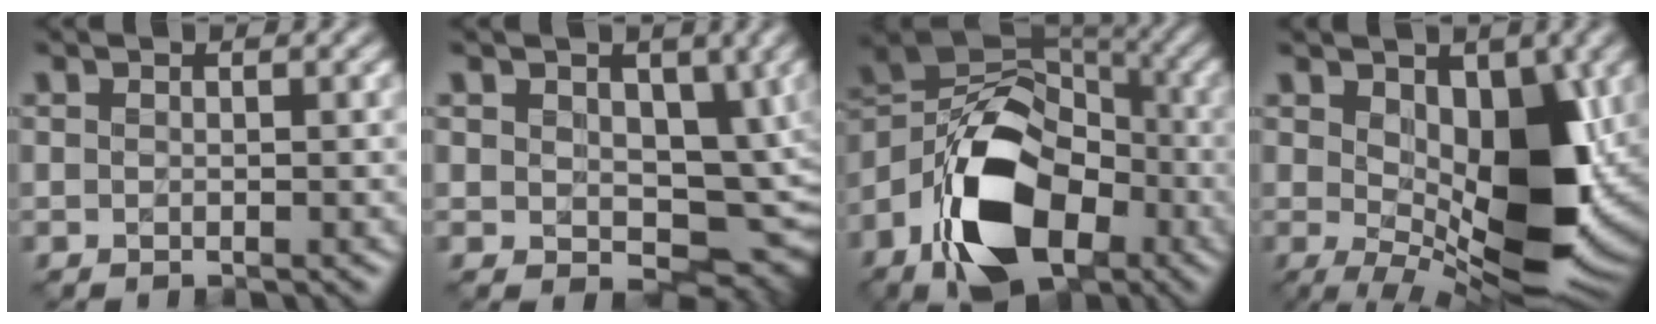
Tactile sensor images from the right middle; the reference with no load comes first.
{"total": 6.5, "force": [-0.1, 4.7, 4.5], "torque": [-0.054, -0.020, -0.004]}
{"total": 13.7, "force": [-6.1, 8.5, 8.9], "torque": [-0.174, -0.020, -0.120]}
{"total": 9.9, "force": [1.3, 4.5, 8.8], "torque": [-0.135, -0.010, 0.021]}